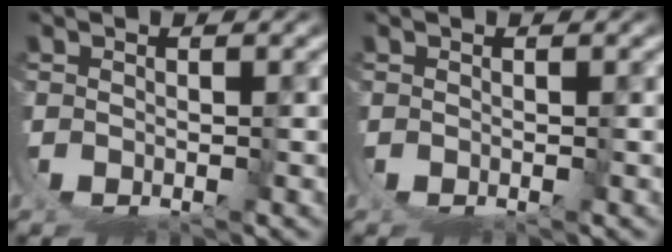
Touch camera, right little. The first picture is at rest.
{"total": 0.0}